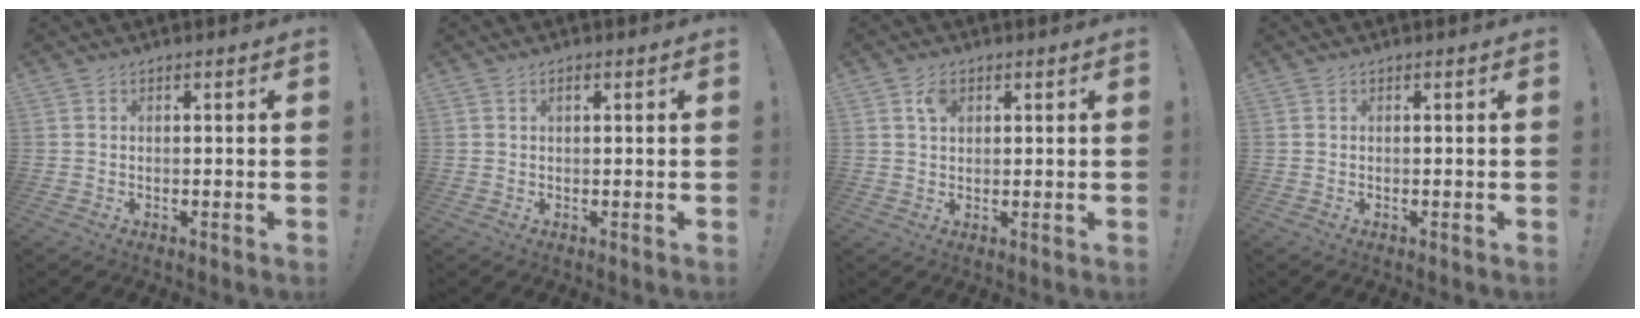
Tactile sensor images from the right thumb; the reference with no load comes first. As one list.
[{"total": 1.2, "force": [0.5, 0.4, 1.0], "torque": [-0.022, 0.004, 0.008]}, {"total": 3.7, "force": [1.7, 2.4, 2.2], "torque": [-0.039, 0.000, 0.031]}, {"total": 0.0}]